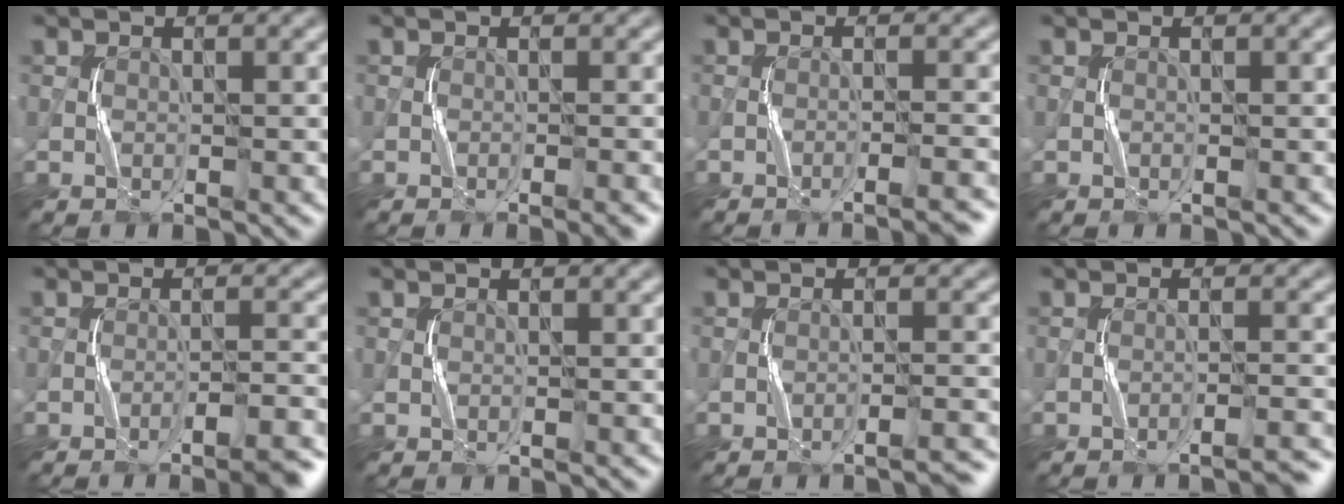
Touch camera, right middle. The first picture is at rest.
{"total": 1.0, "force": [-0.5, -0.2, 0.8], "torque": [-0.013, -0.002, -0.006]}
{"total": 2.6, "force": [-1.6, 0.1, 2.1], "torque": [-0.028, 0.016, -0.031]}
{"total": 0.0}
{"total": 4.4, "force": [-3.1, 0.4, 3.1], "torque": [-0.044, 0.014, -0.050]}
{"total": 0.0}
{"total": 1.7, "force": [-1.4, 0.0, 1.1], "torque": [-0.013, 0.013, -0.026]}
{"total": 2.5, "force": [-1.9, 0.0, 1.6], "torque": [-0.023, 0.016, -0.037]}